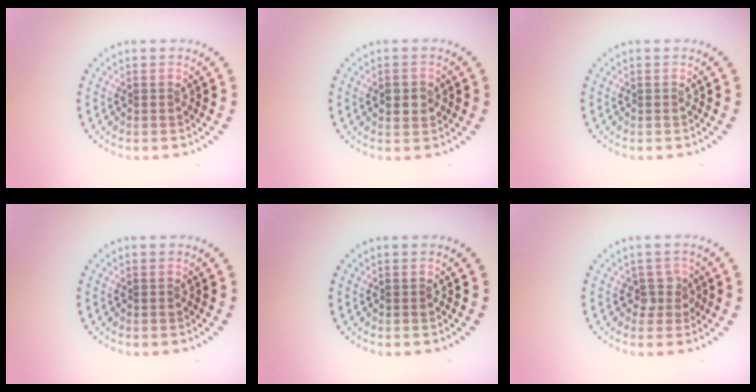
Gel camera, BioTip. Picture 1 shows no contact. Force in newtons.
{"total": 1.7, "press": 1.7, "slide": 0.2}
{"total": 0.0}
{"total": 0.0}
{"total": 0.0}
{"total": 1.8, "press": 1.3, "slide": 1.2}